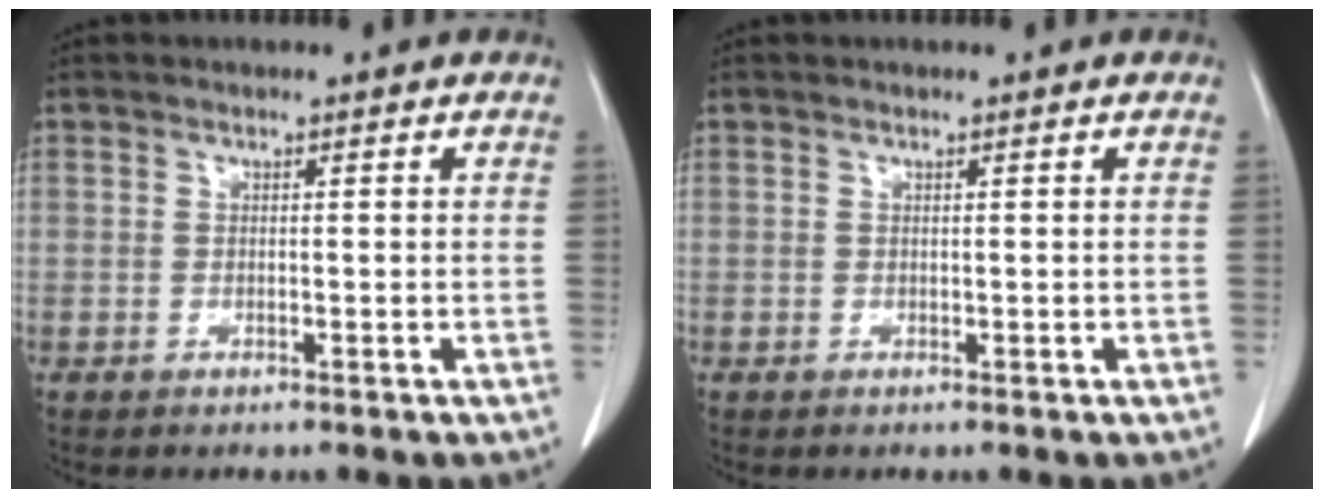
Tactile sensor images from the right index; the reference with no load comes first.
{"total": 0.0}